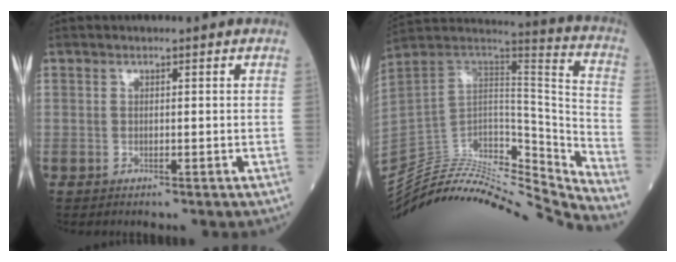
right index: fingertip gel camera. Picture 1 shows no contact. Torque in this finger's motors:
{"motor_torque": [-1.20, -0.94, -0.13, 0.01]}